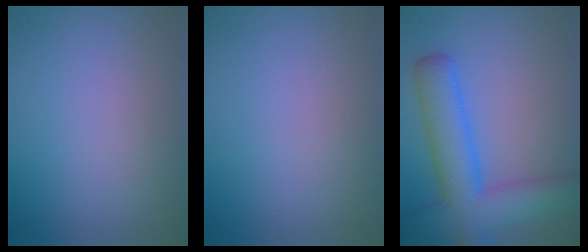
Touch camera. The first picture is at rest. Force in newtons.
{"total": 0.0}
{"total": 8.5, "press": 8.4, "slide": 0.5}